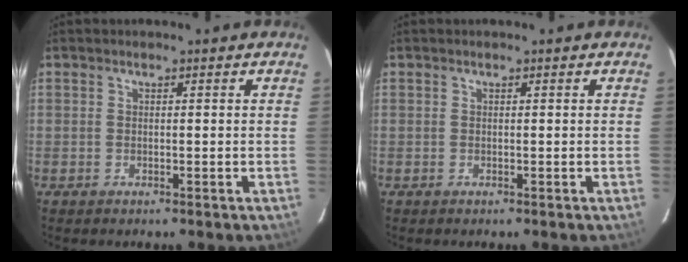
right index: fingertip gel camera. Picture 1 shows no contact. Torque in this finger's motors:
{"motor_torque": [0.00, 0.00, 0.00, 0.00]}